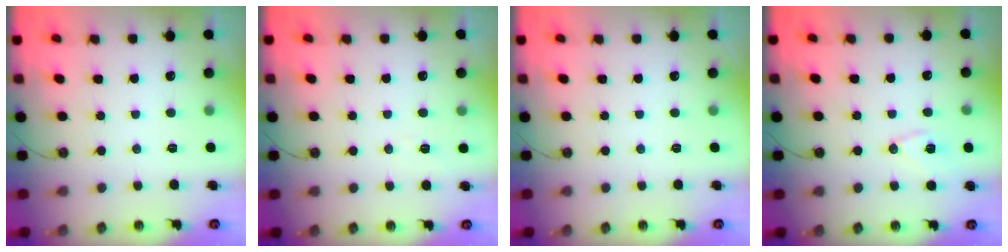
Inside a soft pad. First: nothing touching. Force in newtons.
{"total": 3.7, "press": 3.3, "slide": 1.7}
{"total": 0.0}
{"total": 8.4, "press": 8.0, "slide": 2.6}